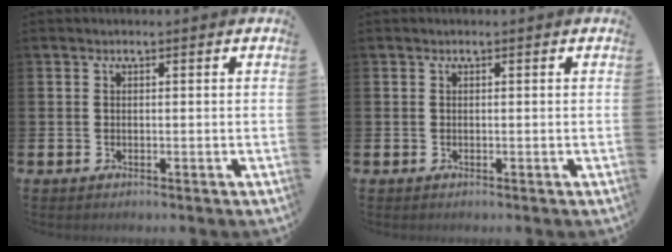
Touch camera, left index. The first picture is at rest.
{"total": 0.0}